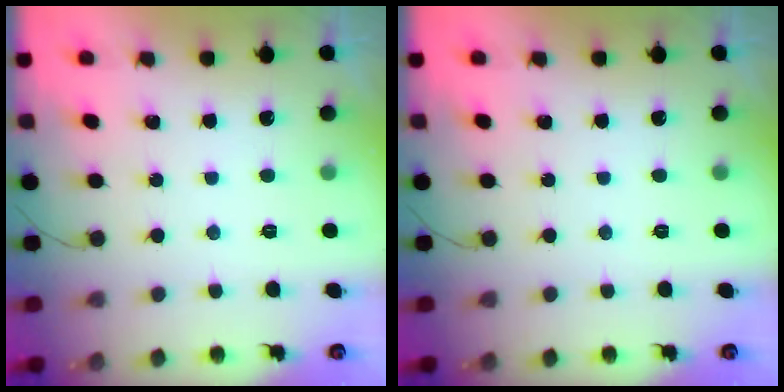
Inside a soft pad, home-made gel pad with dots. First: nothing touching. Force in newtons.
{"total": 0.0}